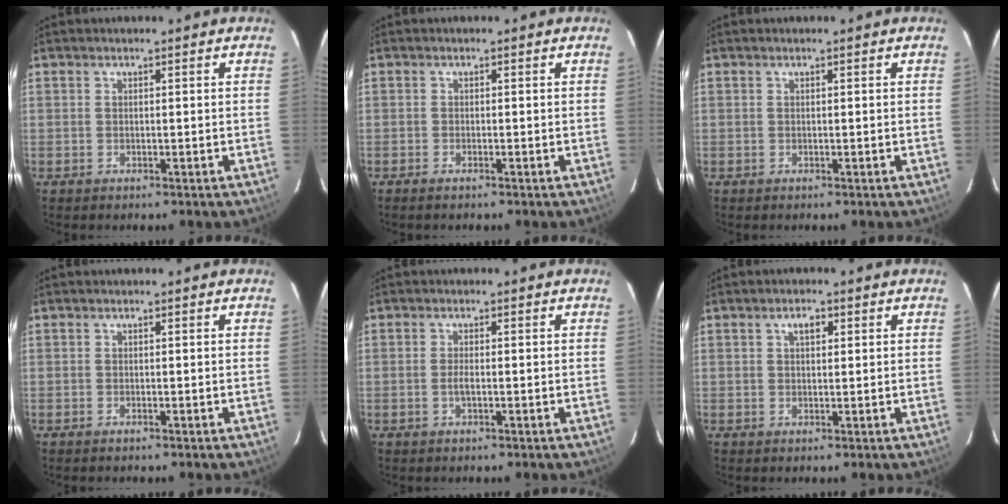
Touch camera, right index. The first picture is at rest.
{"total": 0.9, "force": [-0.8, 0.1, 0.5], "torque": [-0.012, -0.001, -0.017]}
{"total": 0.0}
{"total": 0.0}
{"total": 1.5, "force": [-0.4, 0.3, 1.4], "torque": [-0.029, 0.001, -0.008]}
{"total": 2.2, "force": [0.8, 1.2, 1.6], "torque": [-0.025, 0.008, 0.013]}